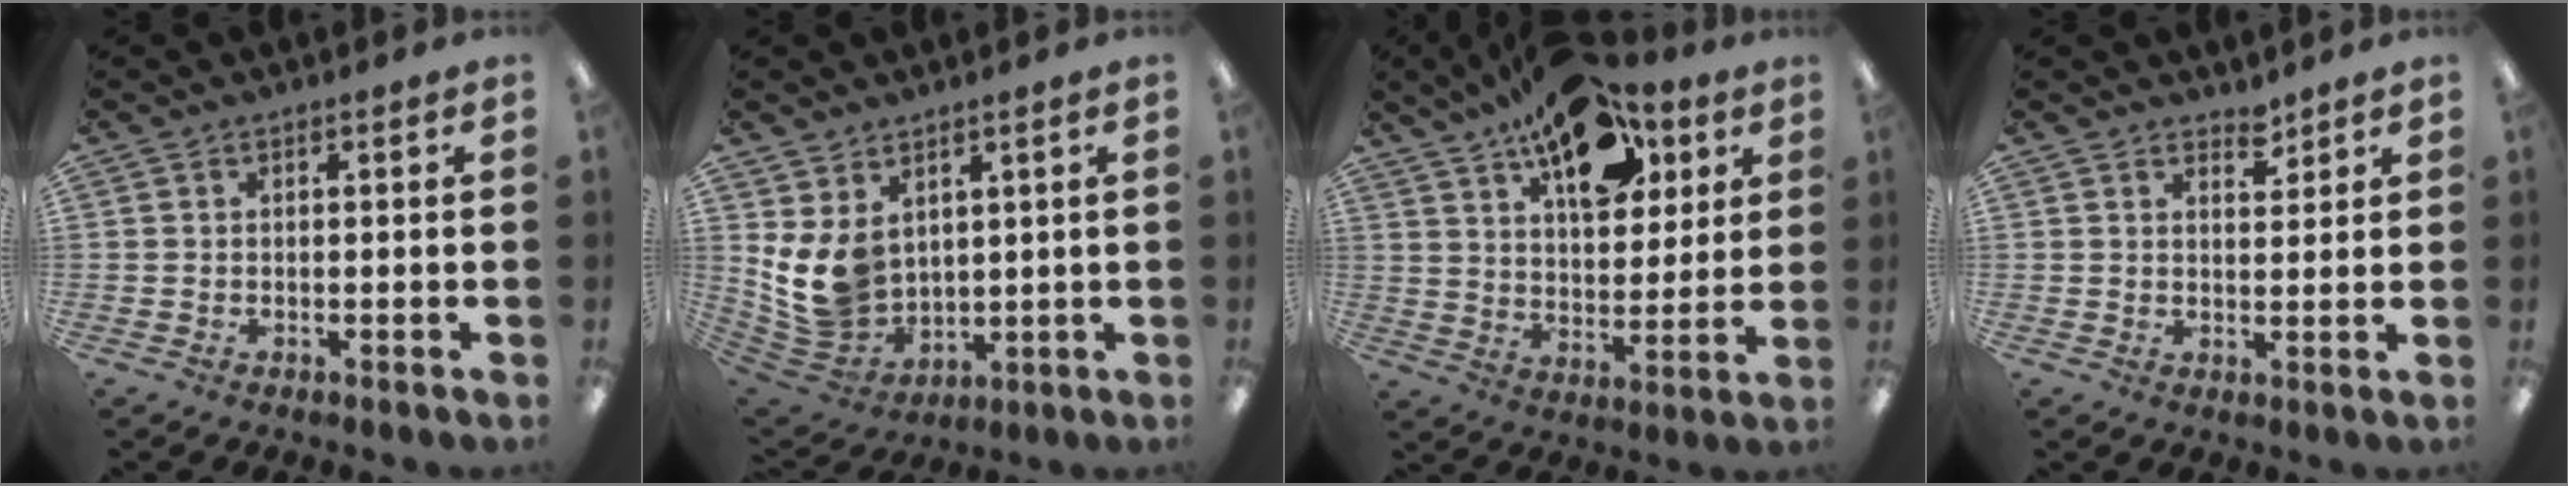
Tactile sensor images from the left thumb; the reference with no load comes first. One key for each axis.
{"total": 10.2, "fx": 4.0, "fy": 7.6, "fz": 5.5, "tx": -0.134, "ty": -0.030, "tz": 0.083}
{"total": 18.9, "fx": 11.8, "fy": 9.8, "fz": 11.1, "tx": -0.164, "ty": -0.057, "tz": 0.203}
{"total": 3.3, "fx": 2.9, "fy": 1.2, "fz": 0.7, "tx": 0.007, "ty": -0.024, "tz": 0.050}